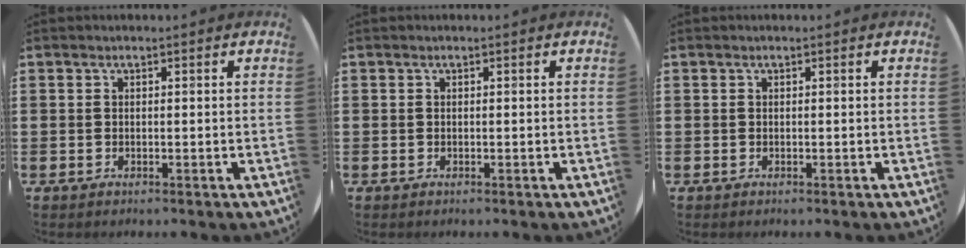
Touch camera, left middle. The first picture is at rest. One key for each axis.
{"total": 0.0}
{"total": 0.0}